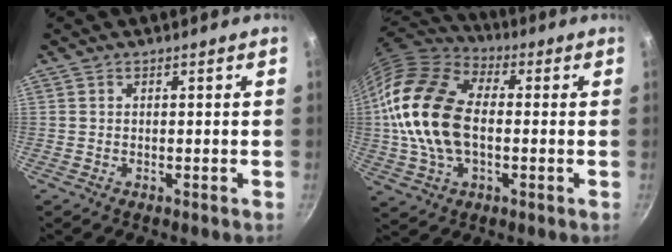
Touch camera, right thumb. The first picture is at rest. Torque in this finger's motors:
{"motor_torque": [-0.63, 1.44, 2.16, -0.61, 0.58]}